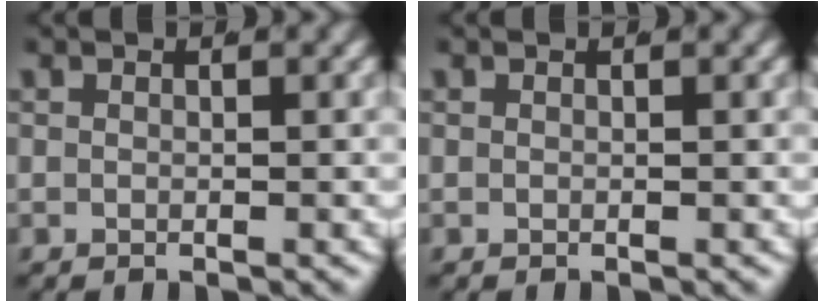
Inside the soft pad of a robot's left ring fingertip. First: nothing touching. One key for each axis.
{"total": 0.0}